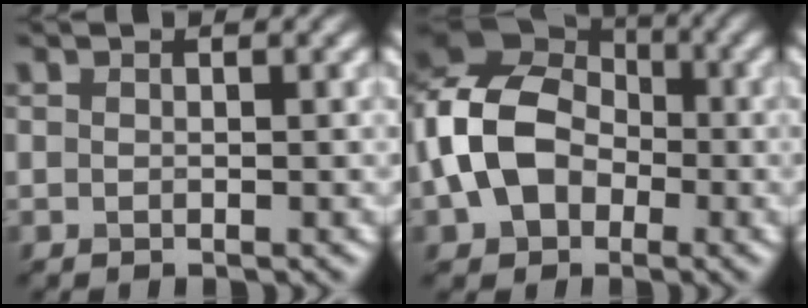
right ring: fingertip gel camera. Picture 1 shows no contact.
{"total": 10.8, "force": [-1.8, 8.1, 6.9], "torque": [-0.149, -0.006, -0.042]}